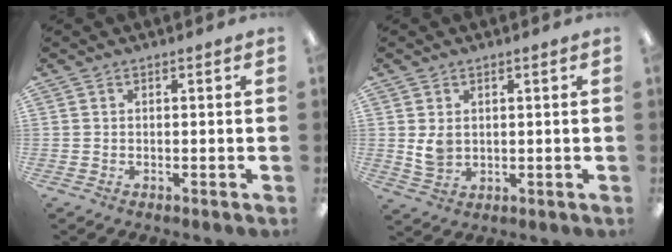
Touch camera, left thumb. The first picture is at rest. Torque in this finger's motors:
{"motor_torque": [0.47, 0.91, 0.35, -0.41, 0.01]}